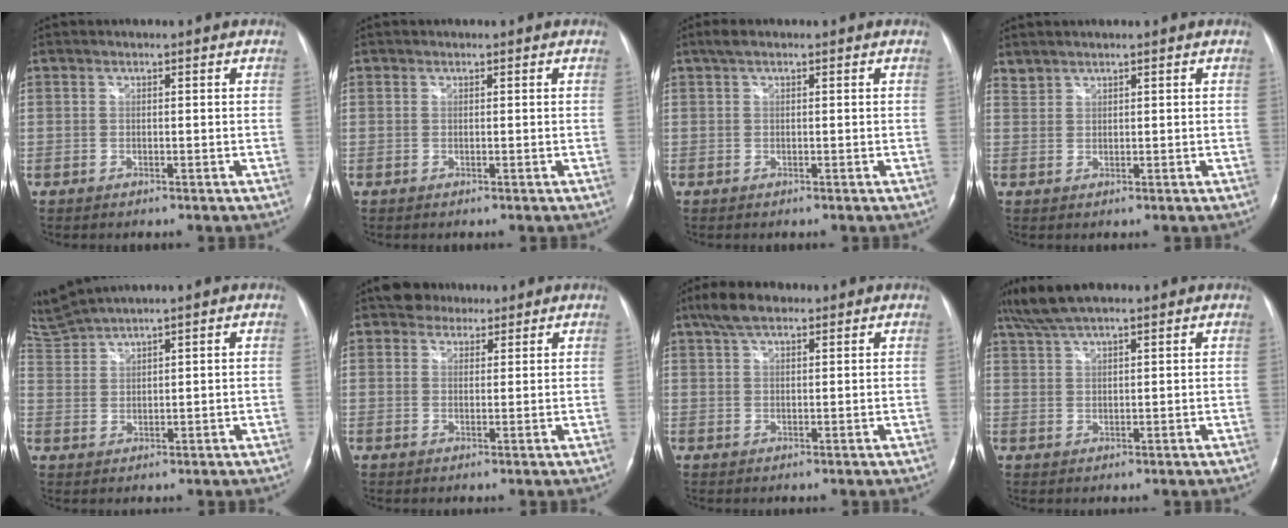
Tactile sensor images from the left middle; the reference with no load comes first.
{"total": 0.0}
{"total": 1.8, "force": [1.2, 0.7, 1.2], "torque": [-0.024, 0.019, 0.022]}
{"total": 1.4, "force": [1.3, 0.2, -0.1], "torque": [-0.002, 0.008, 0.032]}
{"total": 4.8, "force": [4.6, -1.2, 0.8], "torque": [-0.038, 0.010, 0.104]}
{"total": 3.8, "force": [3.0, 2.3, 0.5], "torque": [-0.009, 0.014, 0.047]}
{"total": 5.2, "force": [3.7, 2.0, 3.1], "torque": [-0.067, 0.019, 0.069]}
{"total": 7.3, "force": [5.8, 1.3, 4.2], "torque": [-0.086, 0.029, 0.108]}